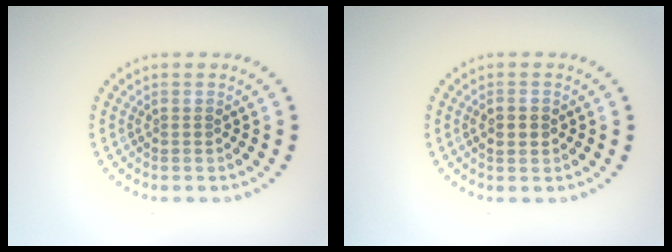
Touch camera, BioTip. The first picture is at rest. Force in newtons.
{"total": 2.3, "press": 2.2, "slide": 0.1}